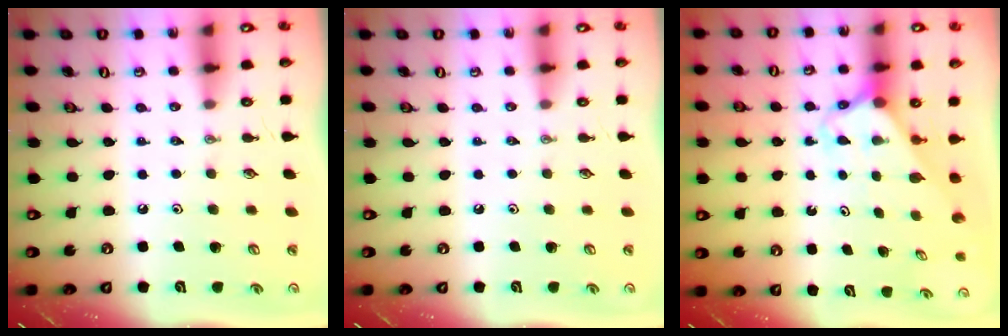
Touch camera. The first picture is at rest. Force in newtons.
{"total": 0.0}
{"total": 2.6, "press": 2.6, "slide": 0.1}